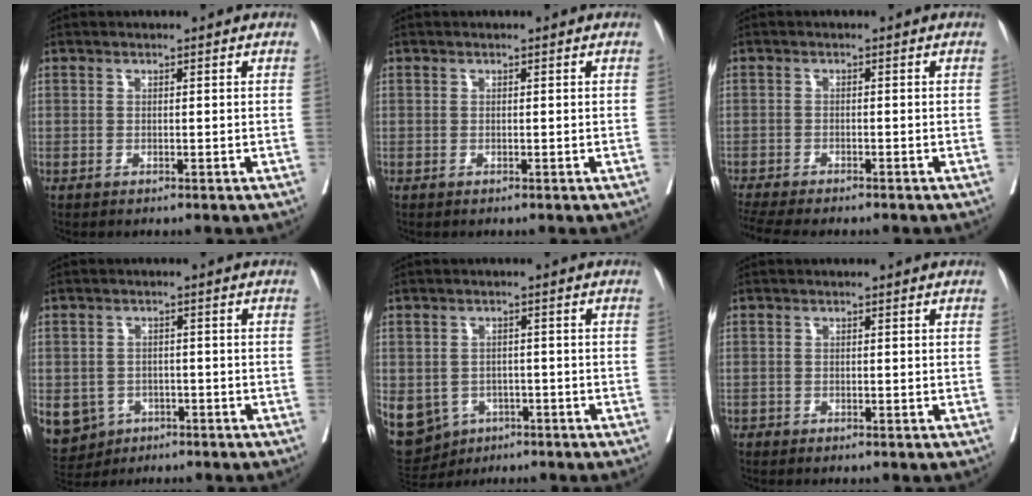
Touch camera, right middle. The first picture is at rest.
{"total": 0.0}
{"total": 9.9, "force": [-8.4, 1.9, 4.7], "torque": [-0.080, -0.007, -0.126]}
{"total": 8.5, "force": [-4.1, 7.1, 2.2], "torque": [-0.061, 0.003, -0.056]}
{"total": 19.3, "force": [-8.2, 16.0, 7.2], "torque": [-0.249, -0.001, -0.104]}
{"total": 1.6, "force": [-1.3, 0.7, -0.6], "torque": [0.012, 0.003, -0.030]}